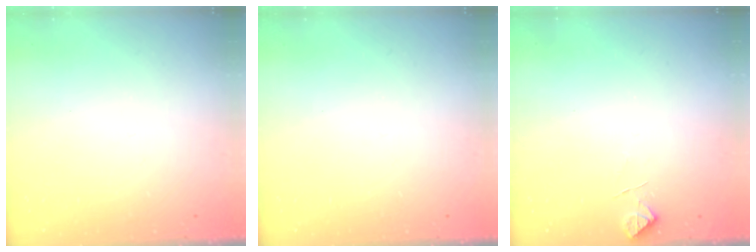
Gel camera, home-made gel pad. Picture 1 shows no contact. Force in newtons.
{"total": 0.0}
{"total": 3.3, "press": 3.2, "slide": 0.7}